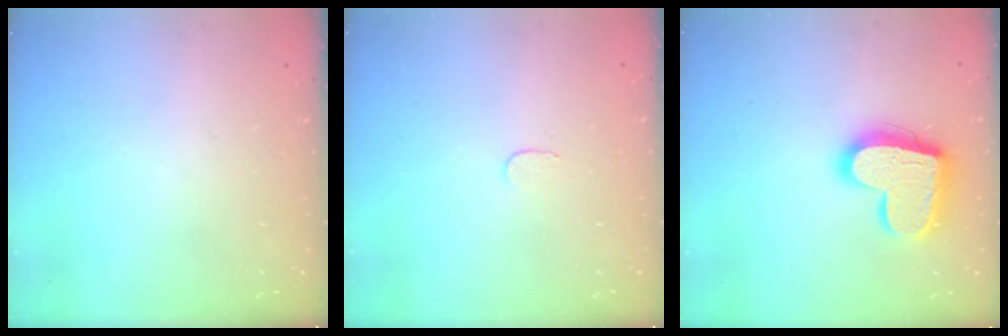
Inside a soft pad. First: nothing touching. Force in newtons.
{"total": 3.0, "press": 3.0, "slide": 0.3}
{"total": 18.0, "press": 17.9, "slide": 1.6}